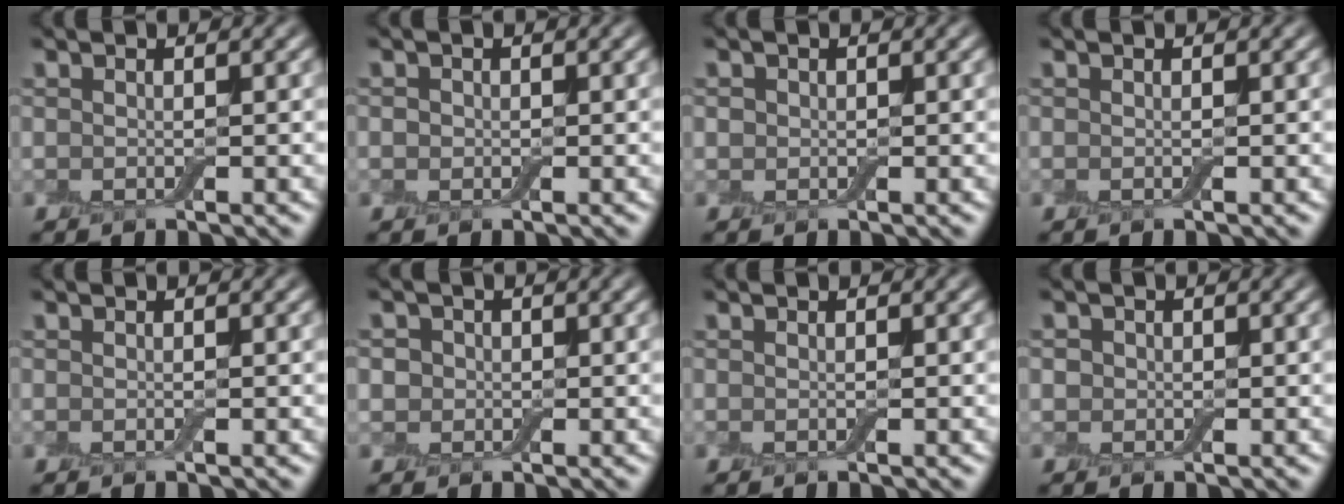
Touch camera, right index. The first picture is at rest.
{"total": 0.6, "force": [0.0, 0.6, 0.1], "torque": [-0.001, -0.001, -0.004]}
{"total": 0.6, "force": [0.1, 0.6, 0.1], "torque": [0.002, 0.001, -0.002]}
{"total": 0.0}
{"total": 0.0}
{"total": 2.4, "force": [0.5, 2.1, 0.8], "torque": [-0.001, 0.012, -0.010]}
{"total": 0.0}
{"total": 1.1, "force": [0.1, 1.1, 0.2], "torque": [0.001, -0.001, -0.004]}